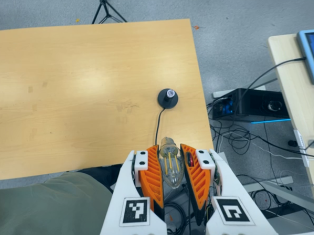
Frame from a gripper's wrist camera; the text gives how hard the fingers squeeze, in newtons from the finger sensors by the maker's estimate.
{"total": 22.2, "left": 24.5, "right": 19.8}